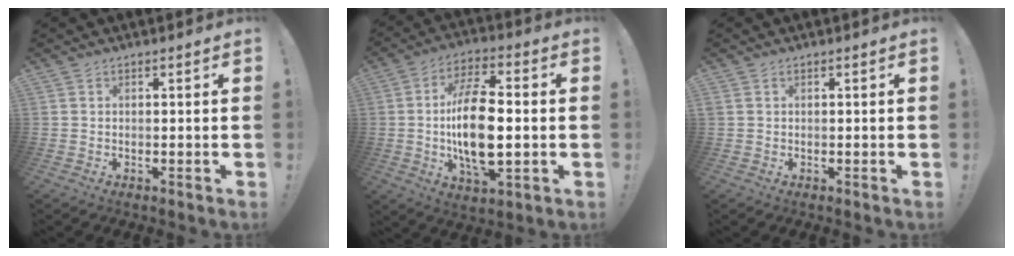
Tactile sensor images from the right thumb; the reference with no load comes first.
{"total": 17.3, "force": [-1.1, 8.2, 15.2], "torque": [-0.290, 0.000, -0.023]}
{"total": 0.0}